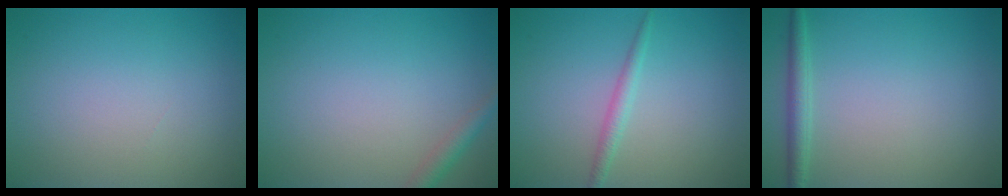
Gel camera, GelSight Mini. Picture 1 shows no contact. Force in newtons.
{"total": 1.6, "press": 1.6, "slide": 0.1}
{"total": 1.4, "press": 1.4, "slide": 0.1}
{"total": 1.9, "press": 1.9, "slide": 0.1}